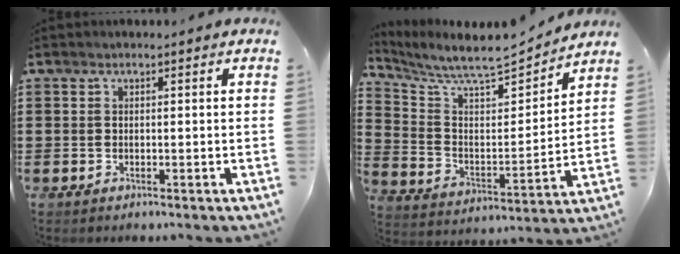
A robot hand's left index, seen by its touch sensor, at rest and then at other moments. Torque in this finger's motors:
{"motor_torque": [1.34, -0.80, 0.31, 0.09]}